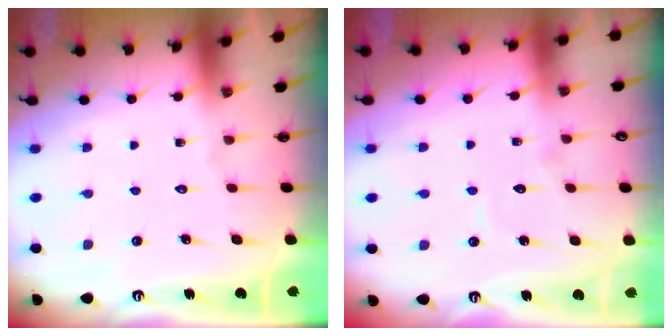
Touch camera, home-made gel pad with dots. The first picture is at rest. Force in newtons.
{"total": 4.2, "press": 4.2, "slide": 0.4}